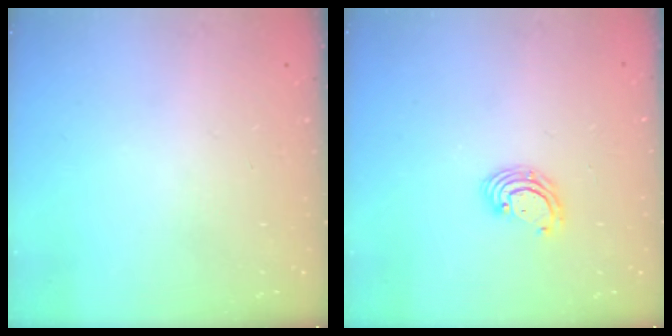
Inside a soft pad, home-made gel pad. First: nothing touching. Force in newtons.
{"total": 3.8, "press": 3.8, "slide": 0.2}